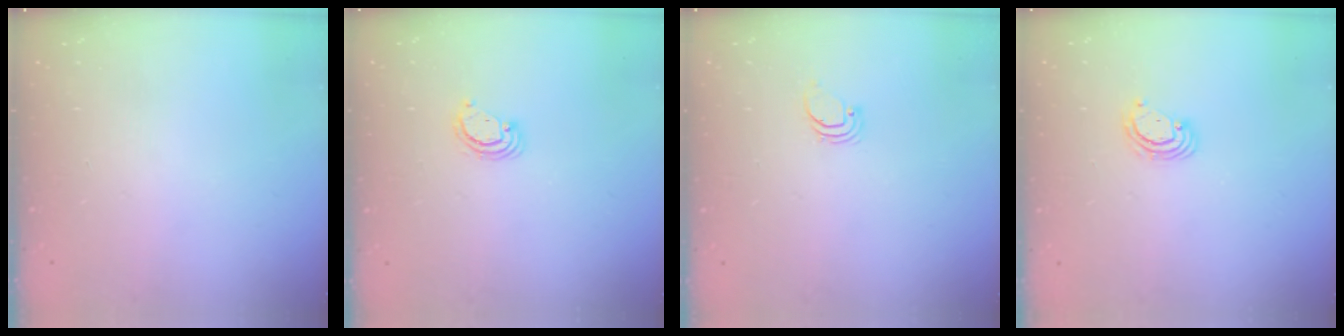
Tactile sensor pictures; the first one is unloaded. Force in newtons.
{"total": 2.9, "press": 2.9, "slide": 0.3}
{"total": 0.9, "press": 0.9, "slide": 0.0}
{"total": 2.8, "press": 2.8, "slide": 0.3}